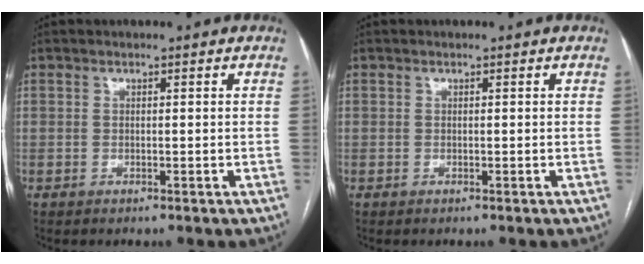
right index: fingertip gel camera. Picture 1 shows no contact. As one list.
[{"total": 0.0}]